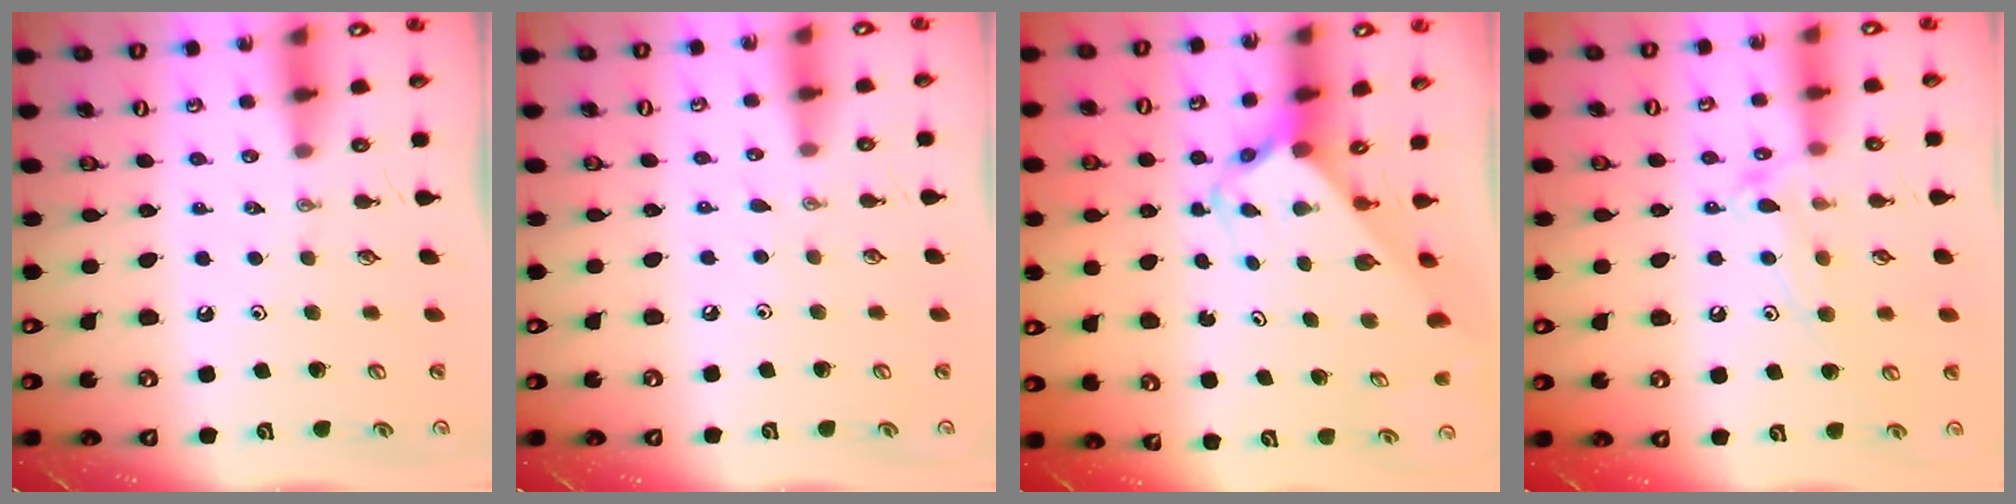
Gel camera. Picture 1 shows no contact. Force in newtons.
{"total": 2.7, "press": 2.6, "slide": 0.3}
{"total": 3.9, "press": 3.9, "slide": 0.3}
{"total": 12.8, "press": 12.7, "slide": 1.1}